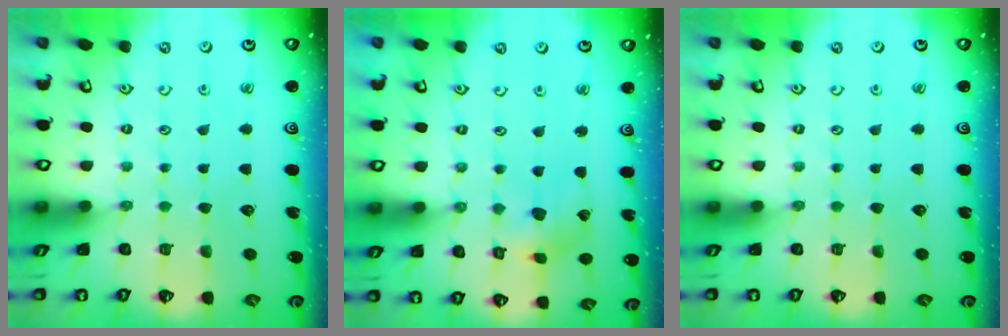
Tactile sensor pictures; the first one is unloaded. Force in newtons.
{"total": 6.2, "press": 6.2, "slide": 0.8}
{"total": 0.0}